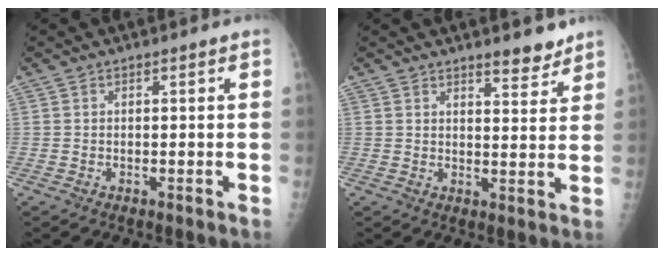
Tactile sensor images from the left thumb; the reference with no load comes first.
{"total": 4.7, "force": [4.0, 1.4, 2.2], "torque": [-0.015, -0.031, 0.056]}